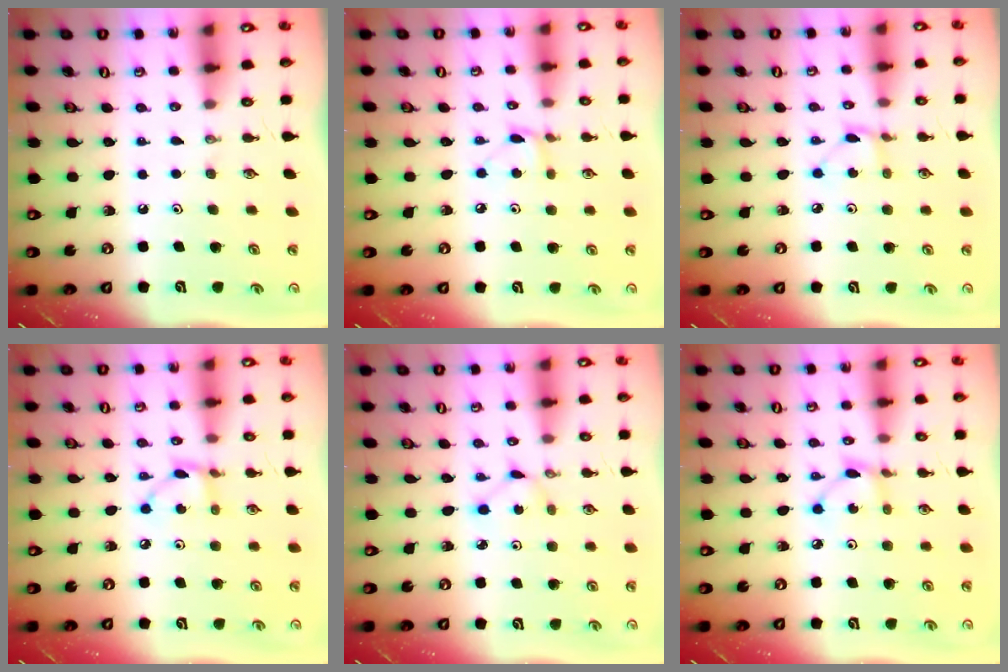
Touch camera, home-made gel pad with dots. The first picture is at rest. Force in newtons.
{"total": 4.7, "press": 4.6, "slide": 0.6}
{"total": 2.3, "press": 2.3, "slide": 0.4}
{"total": 4.1, "press": 4.1, "slide": 0.2}
{"total": 1.5, "press": 1.5, "slide": 0.2}
{"total": 2.9, "press": 2.9, "slide": 0.1}